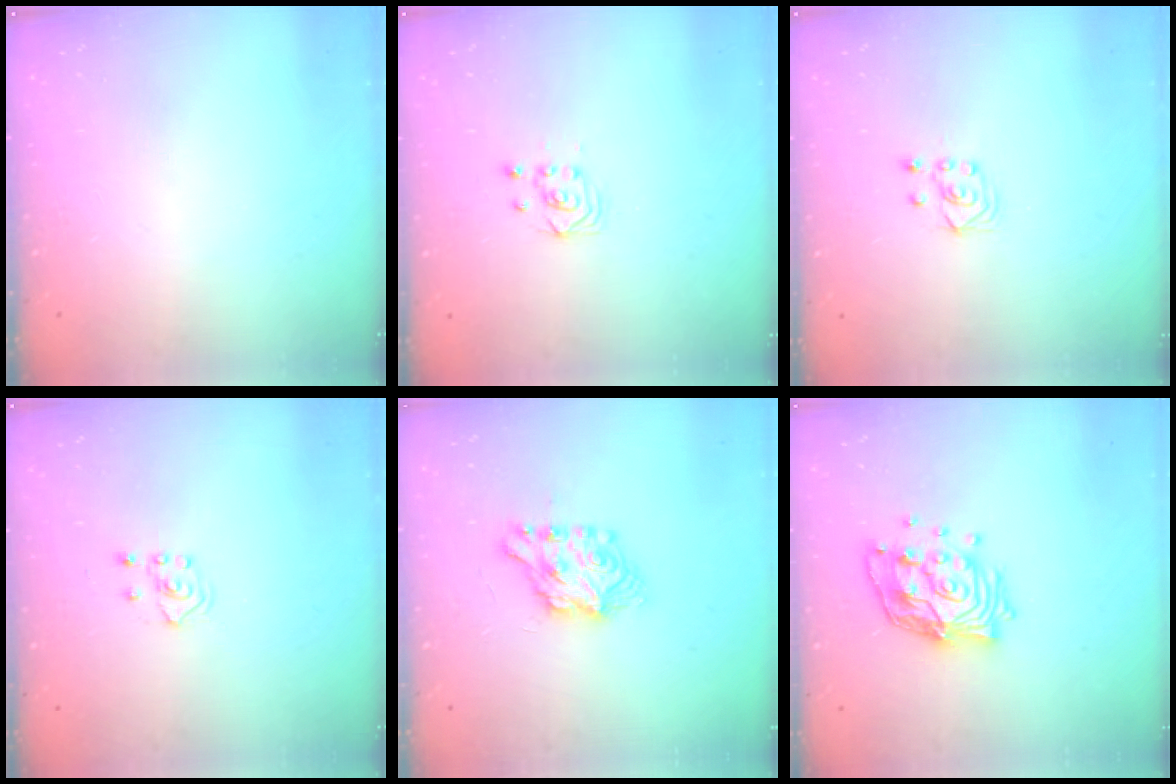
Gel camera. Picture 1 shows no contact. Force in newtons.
{"total": 3.4, "press": 3.4, "slide": 0.5}
{"total": 2.6, "press": 2.5, "slide": 1.0}
{"total": 3.1, "press": 3.0, "slide": 0.8}
{"total": 7.1, "press": 7.1, "slide": 0.3}
{"total": 14.9, "press": 14.8, "slide": 1.1}